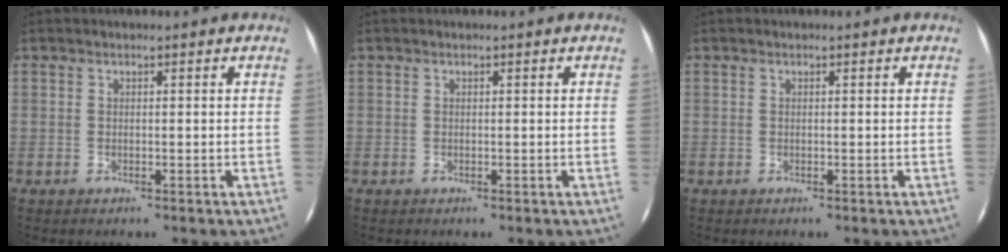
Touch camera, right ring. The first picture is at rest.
{"total": 0.0}
{"total": 0.0}